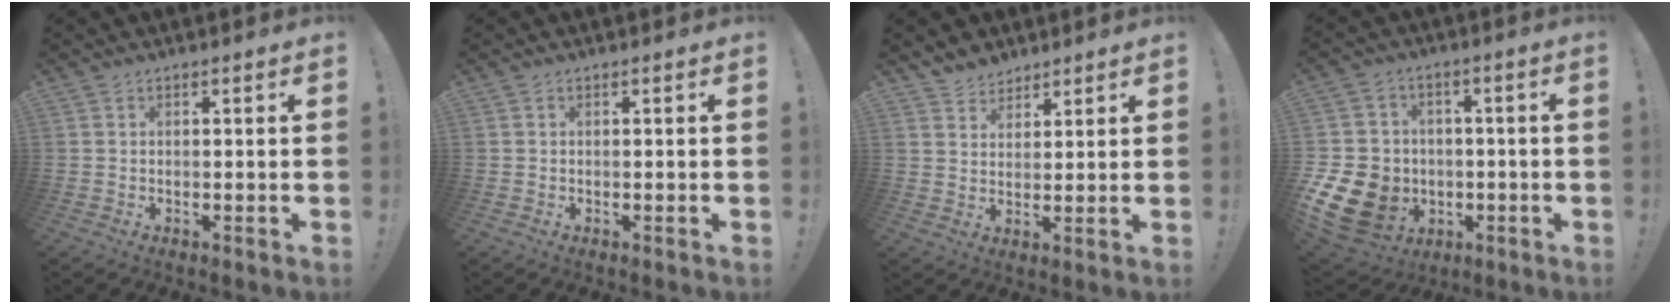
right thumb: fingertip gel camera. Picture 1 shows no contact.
{"total": 0.0}
{"total": 5.4, "force": [4.5, 3.0, 0.1], "torque": [0.003, -0.035, 0.085]}
{"total": 15.2, "force": [-3.6, 13.1, 6.9], "torque": [-0.154, 0.023, -0.047]}